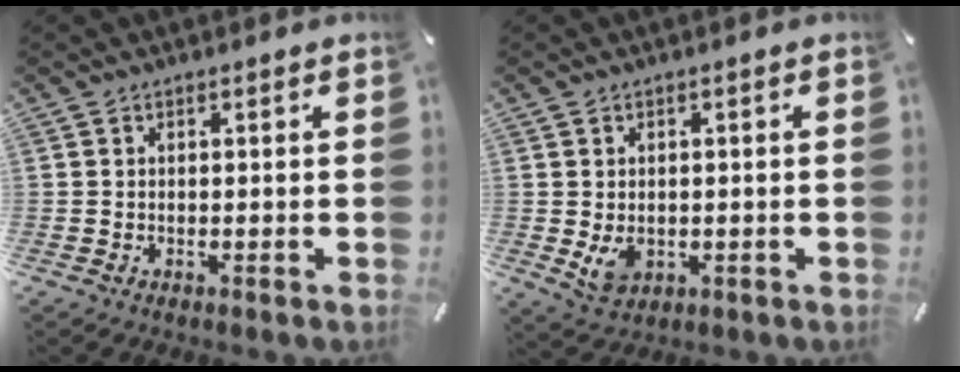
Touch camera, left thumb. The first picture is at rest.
{"total": 4.5, "force": [-0.2, 3.6, 2.7], "torque": [-0.044, -0.005, -0.005]}